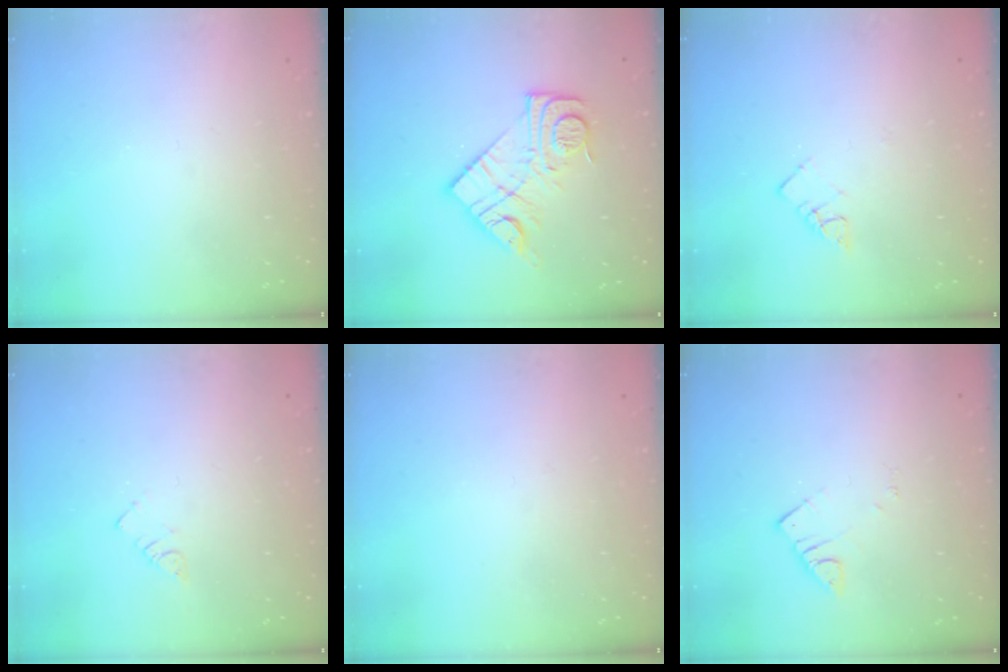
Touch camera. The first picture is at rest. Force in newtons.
{"total": 14.6, "press": 14.5, "slide": 0.8}
{"total": 3.6, "press": 3.6, "slide": 0.3}
{"total": 2.3, "press": 2.3, "slide": 0.4}
{"total": 2.8, "press": 2.8, "slide": 0.4}
{"total": 2.6, "press": 2.6, "slide": 0.1}